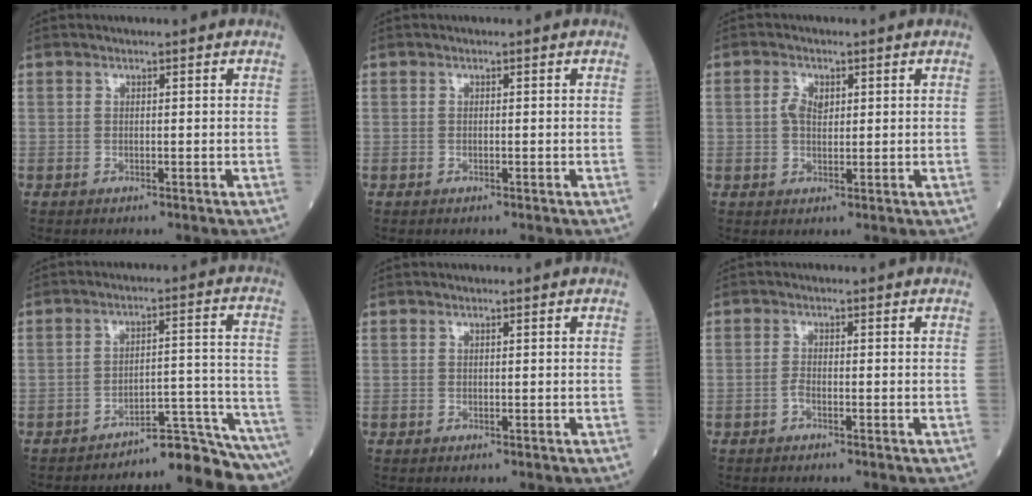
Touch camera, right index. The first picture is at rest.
{"total": 0.0}
{"total": 2.8, "force": [0.8, 1.6, 2.1], "torque": [-0.046, 0.006, 0.016]}
{"total": 10.0, "force": [-9.7, -1.8, 1.5], "torque": [0.011, 0.041, -0.138]}
{"total": 0.0}
{"total": 1.0, "force": [-0.6, 0.2, 0.8], "torque": [-0.017, 0.002, -0.011]}